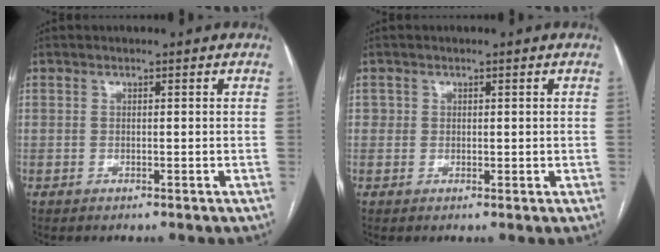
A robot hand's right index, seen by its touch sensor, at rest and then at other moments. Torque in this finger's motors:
{"motor_torque": [-0.39, 0.63, 0.04, 0.03]}